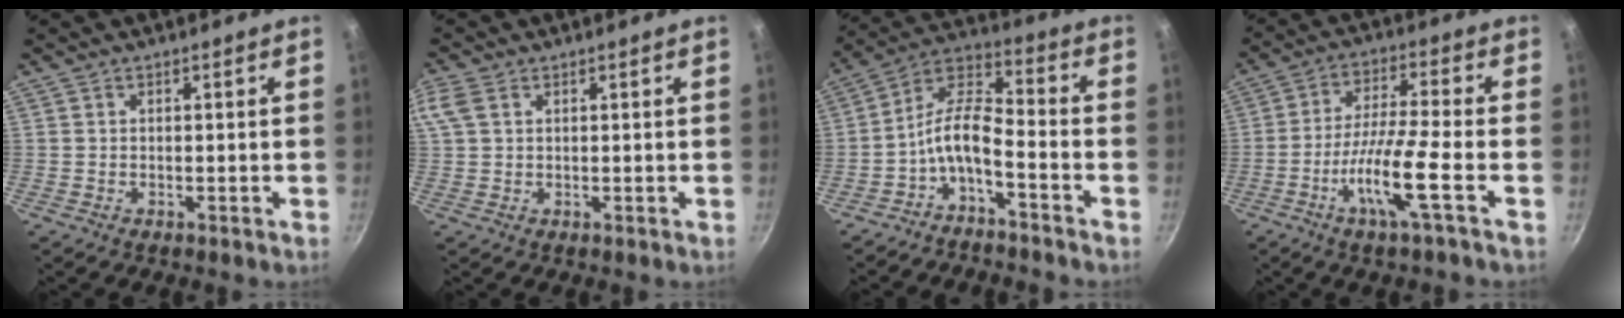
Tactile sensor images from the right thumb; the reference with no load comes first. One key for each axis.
{"total": 4.2, "fx": 1.6, "fy": 2.6, "fz": 2.8, "tx": -0.063, "ty": 0.011, "tz": 0.033}
{"total": 9.1, "fx": -4.5, "fy": 3.4, "fz": 7.2, "tx": -0.154, "ty": 0.062, "tz": -0.094}
{"total": 10.6, "fx": -4.3, "fy": 0.4, "fz": 9.7, "tx": -0.187, "ty": 0.026, "tz": -0.090}